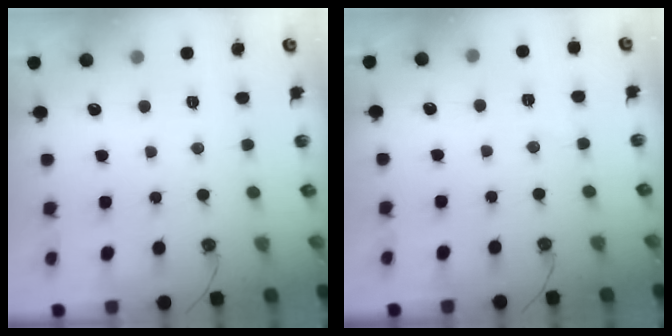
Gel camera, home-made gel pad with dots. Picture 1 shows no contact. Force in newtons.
{"total": 2.8, "press": 2.7, "slide": 0.8}